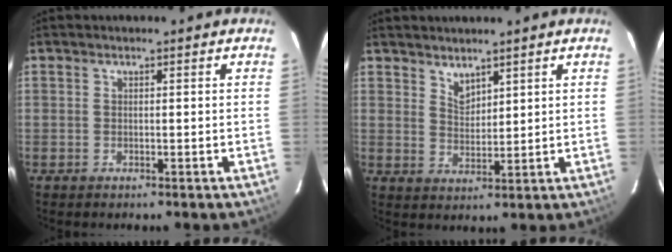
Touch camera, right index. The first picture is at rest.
{"total": 3.5, "force": [2.9, 1.4, 1.2], "torque": [-0.017, -0.001, 0.054]}